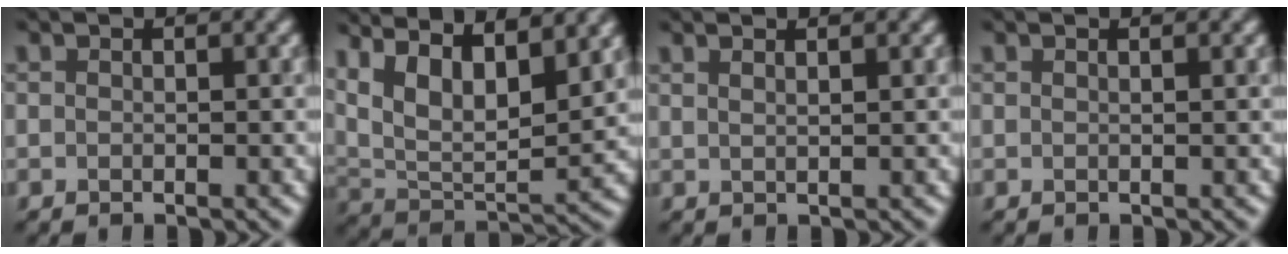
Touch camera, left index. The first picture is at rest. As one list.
[{"total": 14.7, "force": [7.6, 6.1, 11.0], "torque": [-0.199, 0.041, 0.117]}, {"total": 2.5, "force": [1.5, 1.1, 1.7], "torque": [-0.001, 0.008, -0.006]}, {"total": 0.9, "force": [0.5, 0.4, 0.7], "torque": [-0.002, 0.002, 0.000]}]